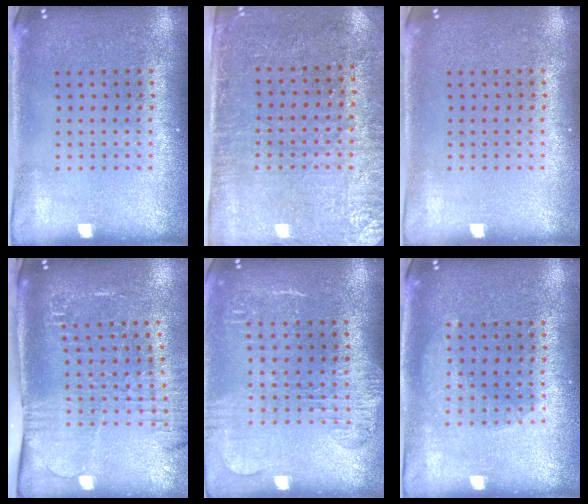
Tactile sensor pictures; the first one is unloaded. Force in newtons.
{"total": 2.9, "press": 2.5, "slide": 1.5}
{"total": 0.0}
{"total": 2.1, "press": 1.9, "slide": 0.9}
{"total": 1.7, "press": 1.5, "slide": 0.8}
{"total": 1.7, "press": 1.7, "slide": 0.4}